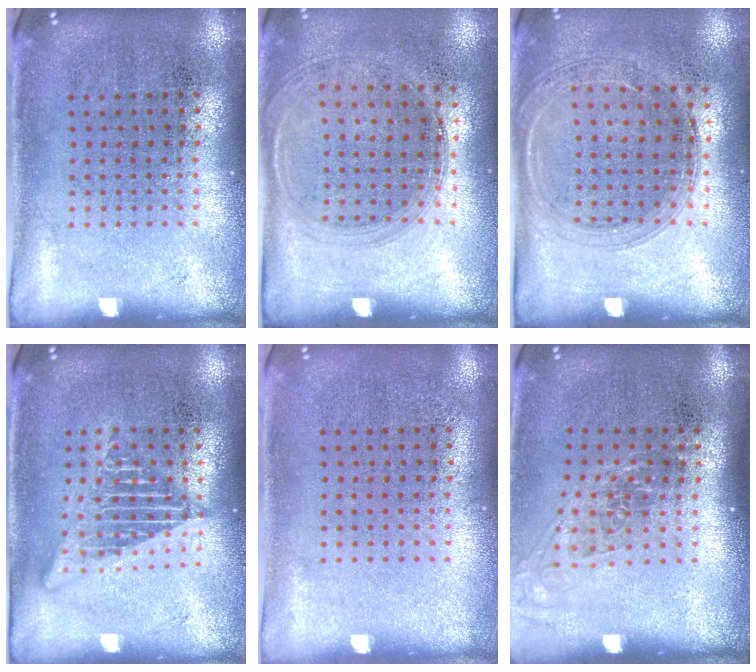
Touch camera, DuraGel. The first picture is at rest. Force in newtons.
{"total": 1.3, "press": 1.2, "slide": 0.5}
{"total": 1.5, "press": 1.4, "slide": 0.3}
{"total": 2.6, "press": 2.6, "slide": 0.3}
{"total": 0.0}
{"total": 1.2, "press": 1.0, "slide": 0.8}